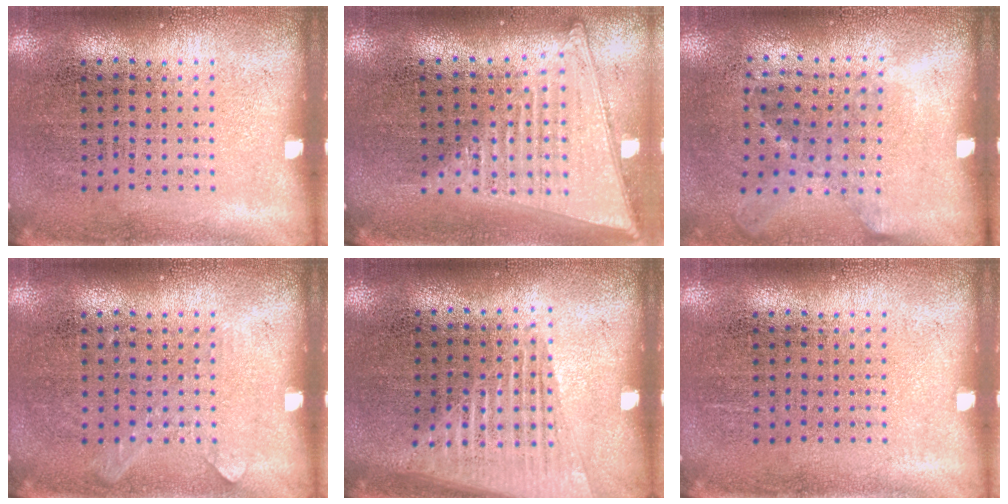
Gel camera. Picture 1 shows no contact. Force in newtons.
{"total": 1.9, "press": 1.7, "slide": 0.9}
{"total": 1.2, "press": 0.9, "slide": 0.7}
{"total": 0.6, "press": 0.6, "slide": 0.1}
{"total": 1.5, "press": 1.4, "slide": 0.4}
{"total": 0.0}